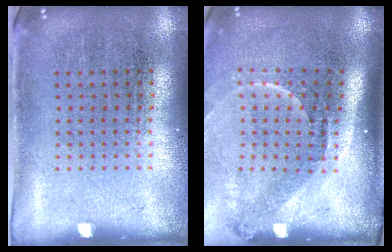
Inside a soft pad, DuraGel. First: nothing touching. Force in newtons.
{"total": 2.2, "press": 1.5, "slide": 1.6}